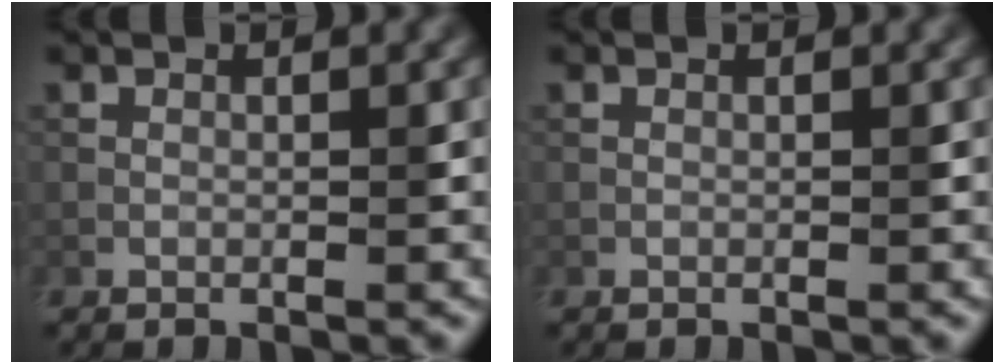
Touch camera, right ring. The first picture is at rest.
{"total": 0.0}